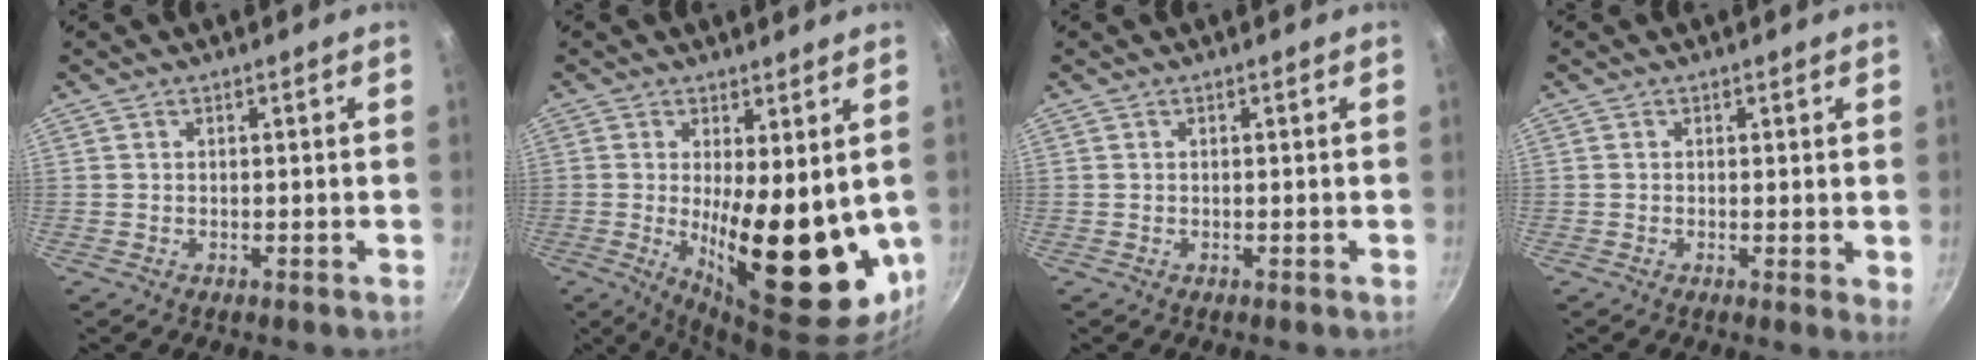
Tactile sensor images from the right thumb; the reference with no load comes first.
{"total": 18.2, "force": [-0.2, 6.7, 17.0], "torque": [-0.218, -0.033, 0.014]}
{"total": 0.0}
{"total": 2.1, "force": [0.6, 0.7, 1.9], "torque": [-0.023, -0.002, 0.004]}